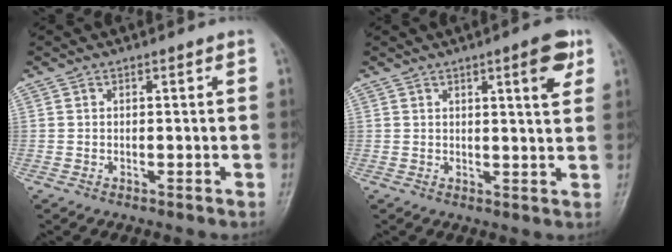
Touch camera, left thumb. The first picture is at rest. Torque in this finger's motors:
{"motor_torque": [-0.14, 0.11, 0.42, 0.07, 0.12]}